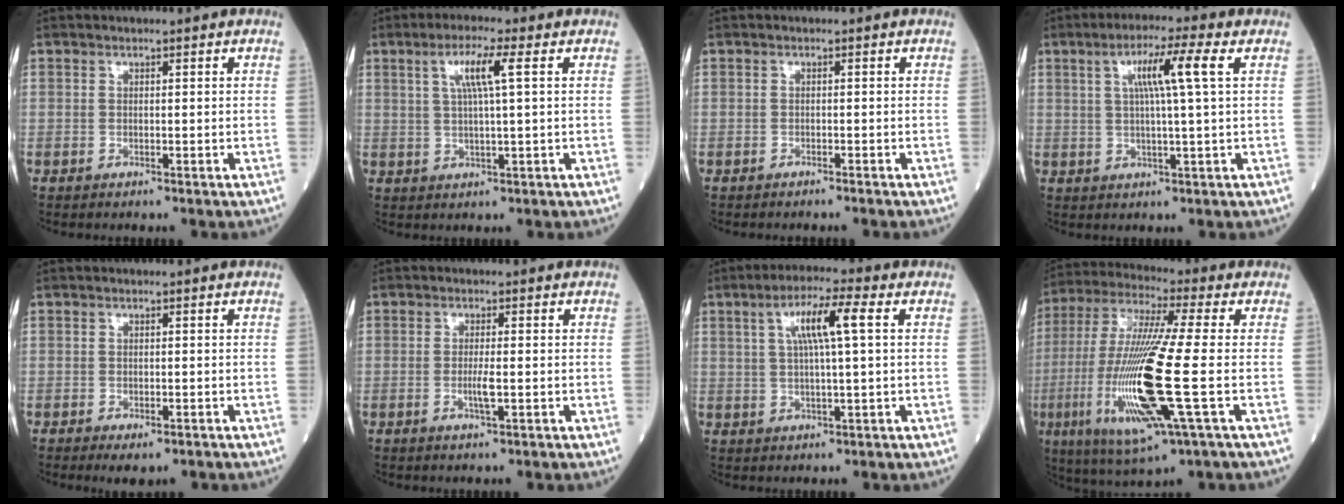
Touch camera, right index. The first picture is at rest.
{"total": 5.5, "force": [1.9, -0.3, 5.1], "torque": [-0.099, 0.006, 0.038]}
{"total": 1.6, "force": [-1.4, -0.1, 0.7], "torque": [-0.011, 0.001, -0.015]}
{"total": 7.2, "force": [2.3, -0.8, 6.8], "torque": [-0.124, 0.008, 0.041]}
{"total": 2.6, "force": [-1.6, 0.9, 1.8], "torque": [-0.023, -0.003, -0.016]}
{"total": 2.3, "force": [-0.5, 0.0, 2.3], "torque": [-0.048, -0.003, -0.008]}
{"total": 7.4, "force": [2.2, 0.1, 7.0], "torque": [-0.132, 0.012, 0.040]}
{"total": 19.3, "force": [-4.0, 0.7, 18.9], "torque": [-0.411, -0.026, -0.076]}